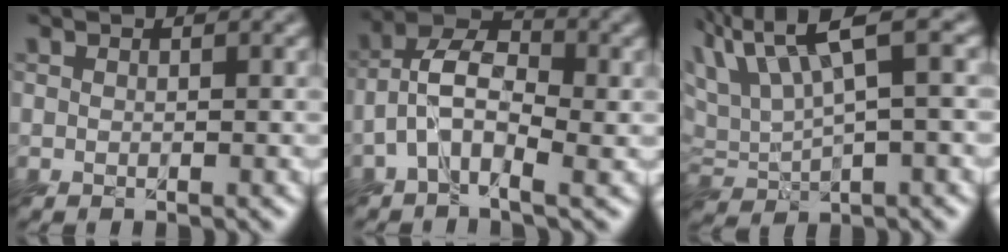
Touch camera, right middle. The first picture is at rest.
{"total": 5.8, "force": [-1.6, 3.1, 4.6], "torque": [-0.088, 0.014, -0.047]}
{"total": 7.4, "force": [3.0, 1.9, 6.4], "torque": [-0.126, 0.019, 0.050]}